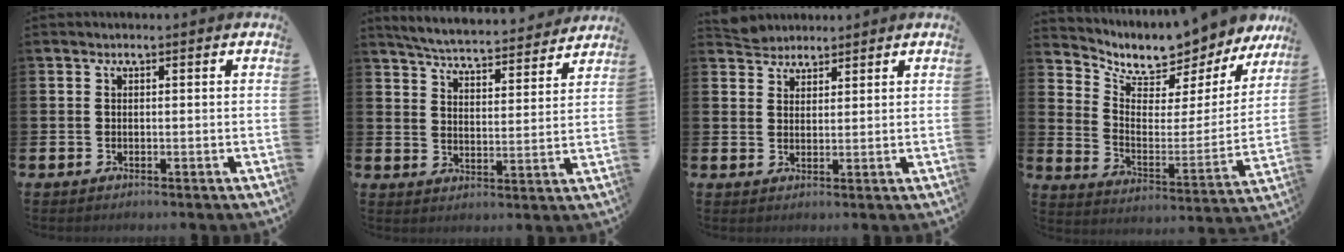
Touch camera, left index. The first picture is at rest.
{"total": 5.7, "force": [5.6, 0.4, 1.0], "torque": [-0.045, -0.041, 0.096]}
{"total": 3.2, "force": [3.0, 0.9, -0.5], "torque": [0.007, -0.009, 0.056]}
{"total": 7.6, "force": [6.9, 2.8, 1.6], "torque": [-0.068, -0.054, 0.116]}